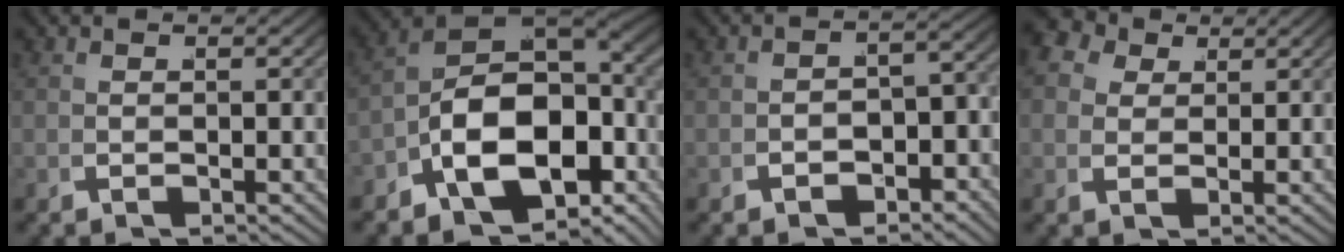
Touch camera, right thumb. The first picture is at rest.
{"total": 15.7, "force": [-1.6, 10.4, 11.7], "torque": [-0.203, -0.030, -0.018]}
{"total": 2.9, "force": [-2.2, 1.6, 1.2], "torque": [-0.015, -0.012, -0.027]}
{"total": 5.0, "force": [2.5, 3.8, 2.0], "torque": [-0.042, -0.002, 0.037]}